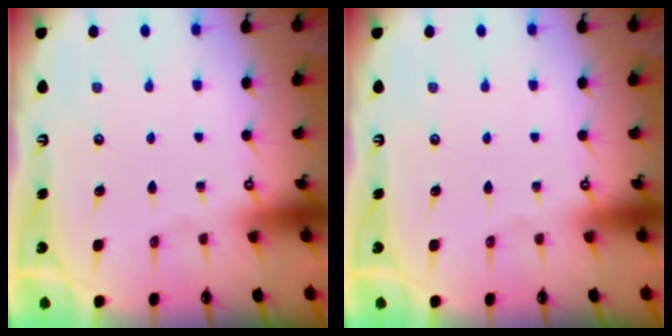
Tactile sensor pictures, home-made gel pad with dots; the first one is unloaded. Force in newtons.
{"total": 0.0}